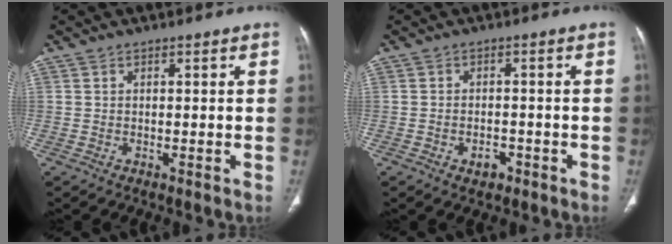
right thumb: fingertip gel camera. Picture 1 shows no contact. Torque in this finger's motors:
{"motor_torque": [-0.19, 0.16, -0.02, -0.14, 0.08]}